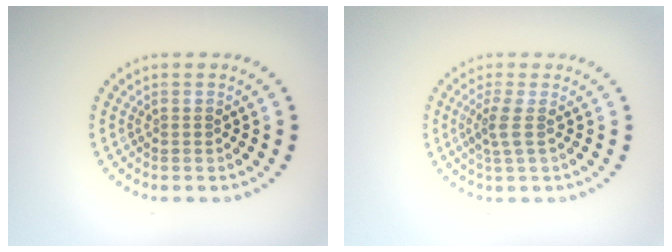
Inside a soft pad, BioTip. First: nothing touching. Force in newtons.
{"total": 1.8, "press": 1.4, "slide": 1.1}